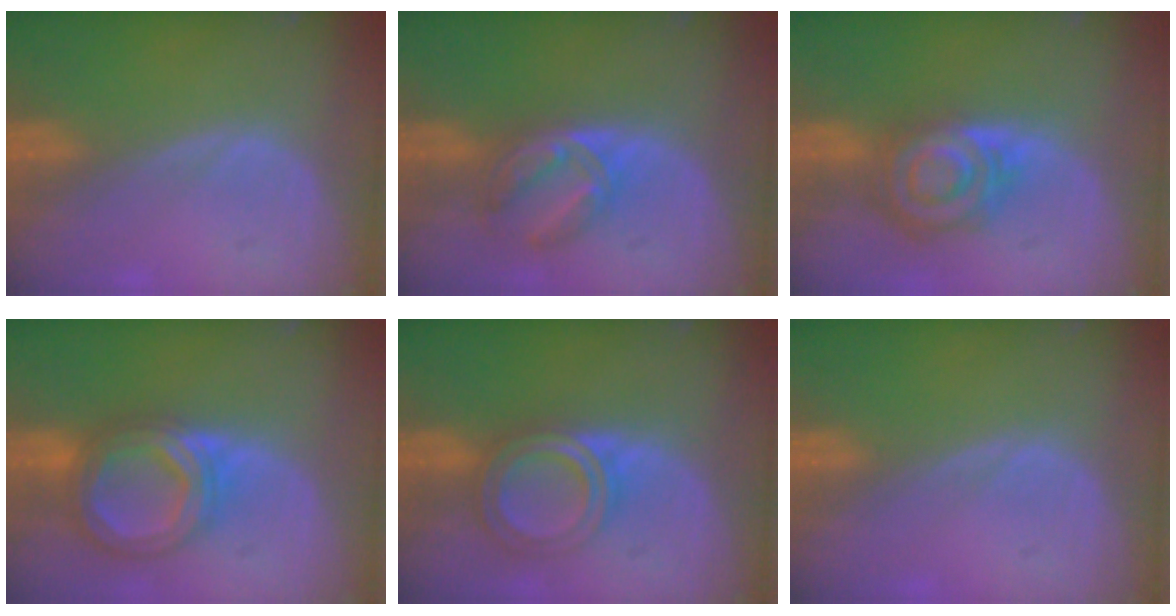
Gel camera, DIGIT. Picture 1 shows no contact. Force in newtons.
{"total": 5.9, "press": 5.5, "slide": 2.0}
{"total": 8.0, "press": 7.1, "slide": 3.7}
{"total": 8.2, "press": 8.2, "slide": 0.6}
{"total": 5.6, "press": 5.6, "slide": 0.1}
{"total": 0.0}